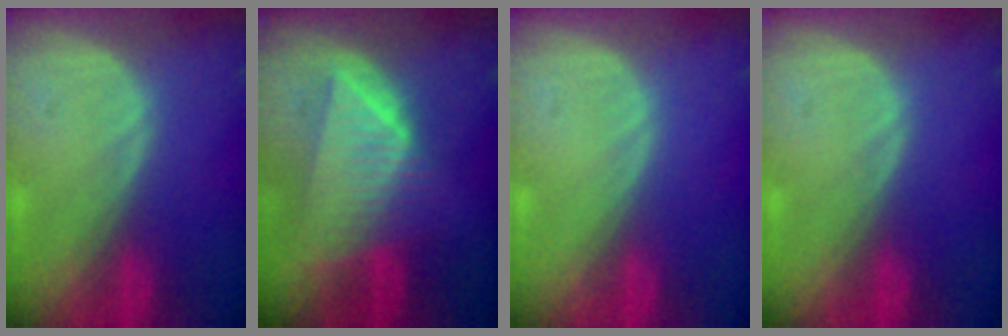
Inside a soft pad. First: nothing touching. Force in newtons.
{"total": 8.7, "press": 7.9, "slide": 3.8}
{"total": 0.0}
{"total": 0.0}